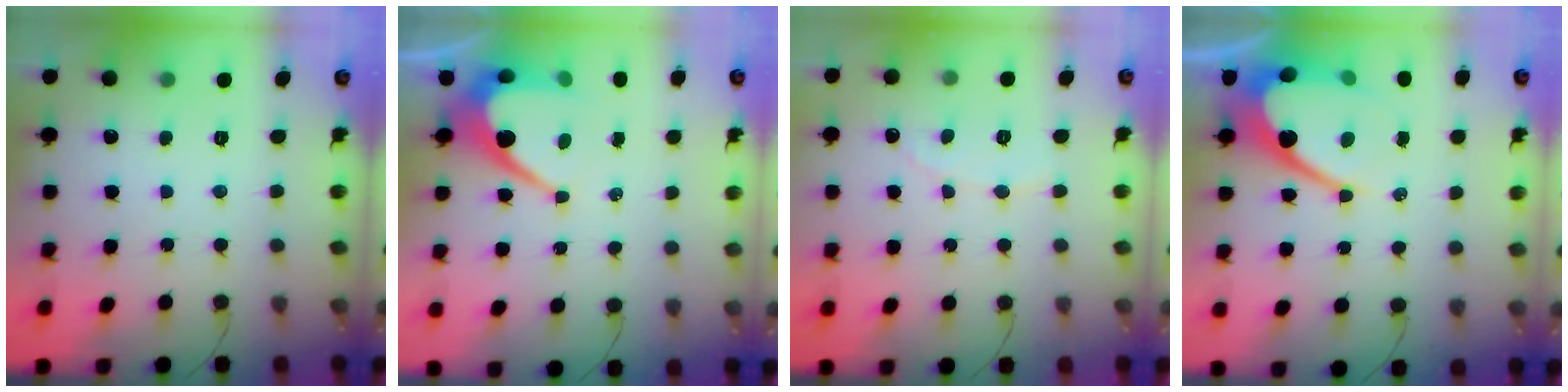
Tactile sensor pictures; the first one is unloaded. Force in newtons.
{"total": 9.4, "press": 9.4, "slide": 0.7}
{"total": 2.6, "press": 2.6, "slide": 0.2}
{"total": 14.9, "press": 14.8, "slide": 1.1}